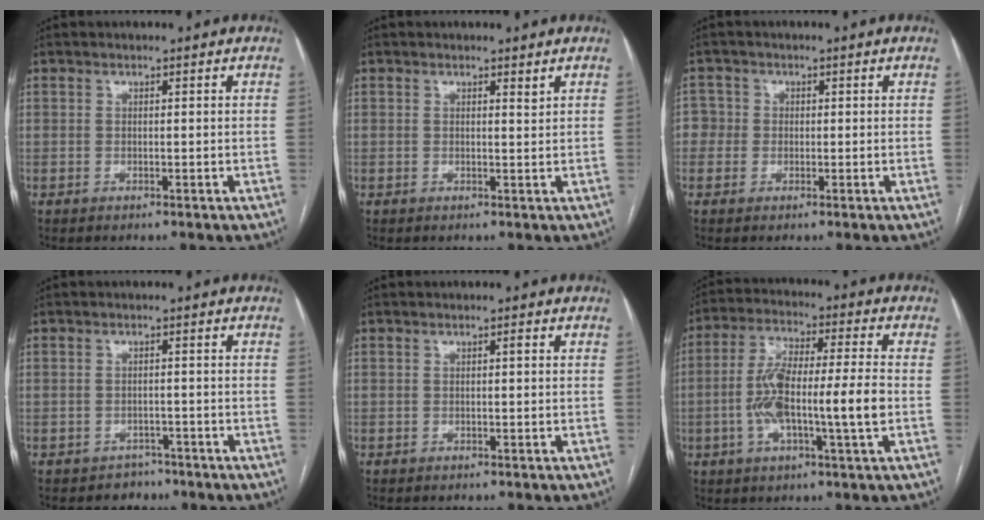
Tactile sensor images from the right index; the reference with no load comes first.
{"total": 0.8, "force": [0.6, 0.0, 0.5], "torque": [-0.010, -0.005, 0.009]}
{"total": 2.7, "force": [-0.1, 2.7, -0.1], "torque": [0.019, 0.012, -0.005]}
{"total": 2.7, "force": [-1.9, 1.8, -0.2], "torque": [-0.003, 0.011, -0.025]}
{"total": 0.6, "force": [0.0, 0.0, 0.6], "torque": [-0.008, 0.002, 0.000]}
{"total": 12.7, "force": [-2.2, 1.3, 12.5], "torque": [-0.241, 0.013, -0.042]}